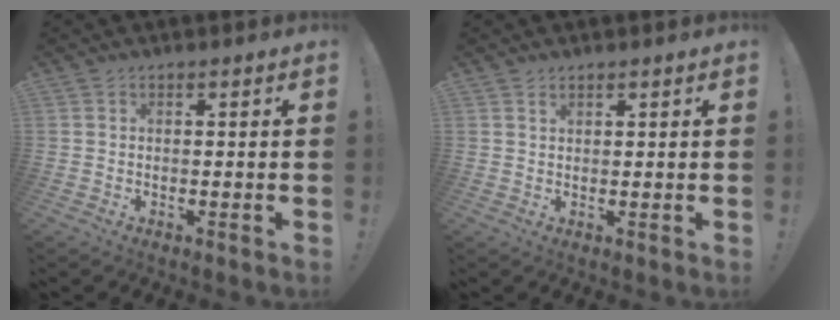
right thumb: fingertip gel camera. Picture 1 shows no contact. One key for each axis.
{"total": 0.9, "fx": 0.8, "fy": 0.3, "fz": 0.4, "tx": -0.008, "ty": 0.000, "tz": 0.014}